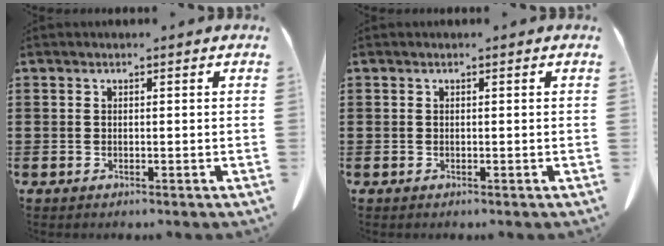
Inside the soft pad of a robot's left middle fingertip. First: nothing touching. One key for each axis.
{"total": 0.0}